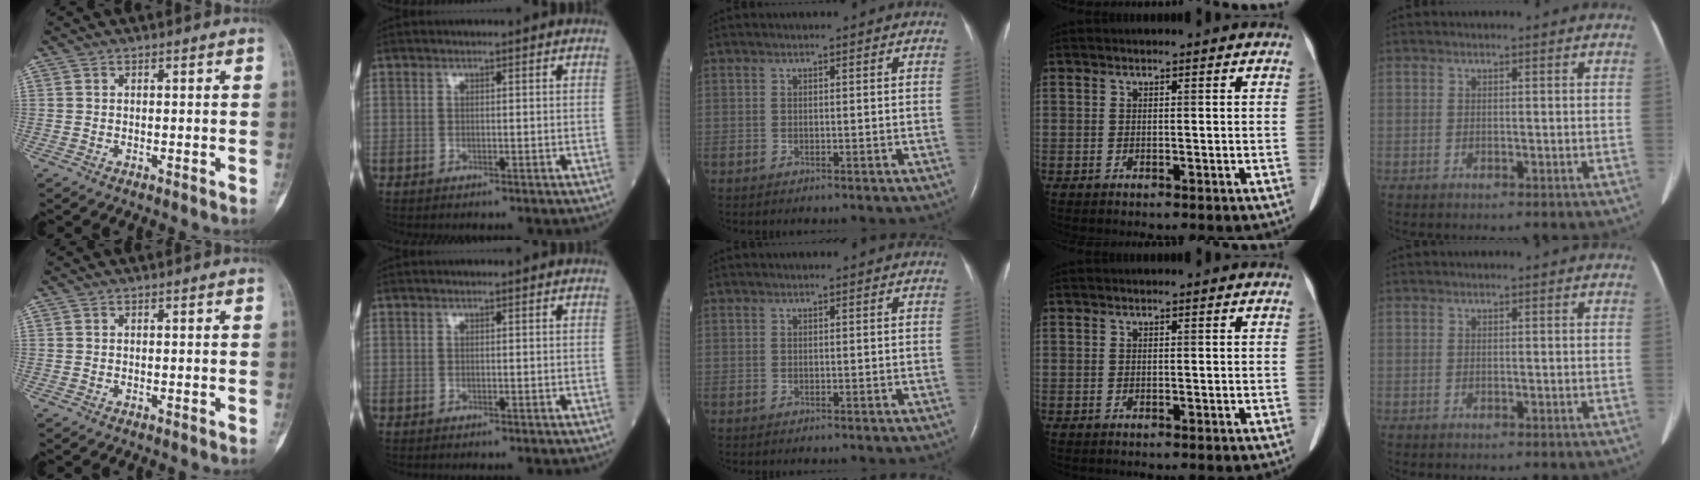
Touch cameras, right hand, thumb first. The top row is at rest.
{}